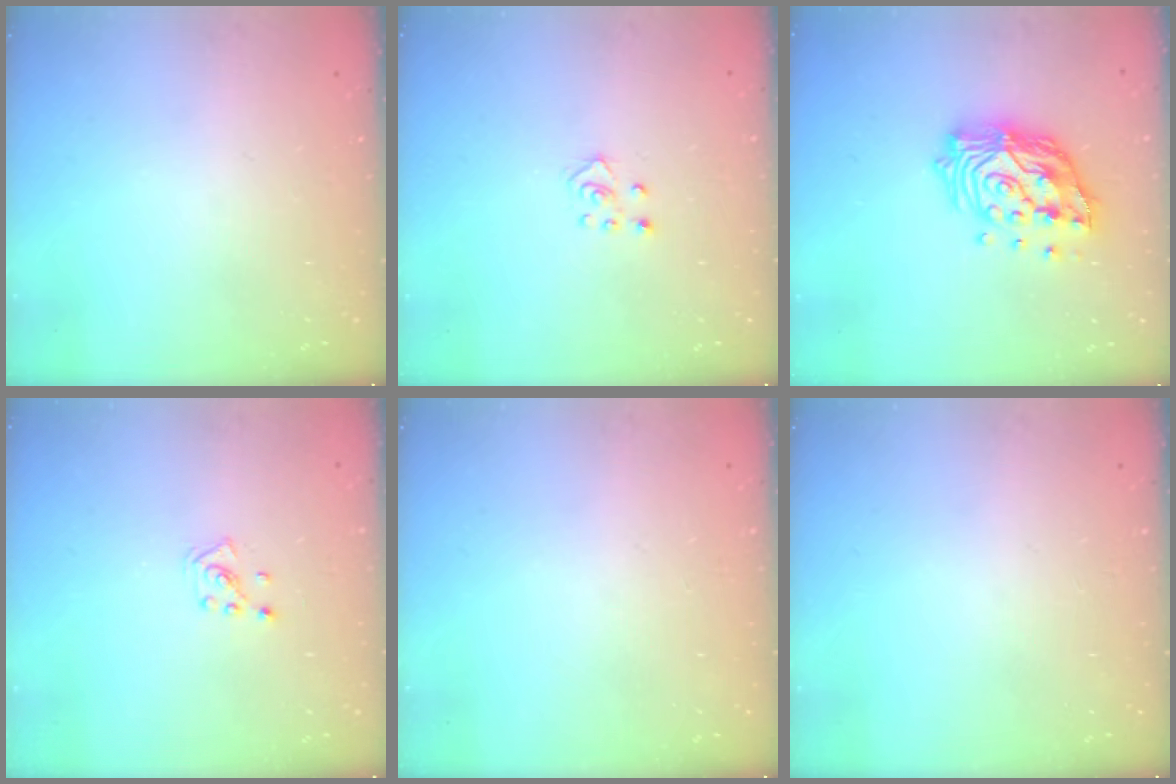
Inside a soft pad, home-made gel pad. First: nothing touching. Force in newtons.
{"total": 3.0, "press": 3.0, "slide": 0.3}
{"total": 15.8, "press": 15.6, "slide": 2.1}
{"total": 2.7, "press": 2.7, "slide": 0.5}
{"total": 0.0}
{"total": 0.0}